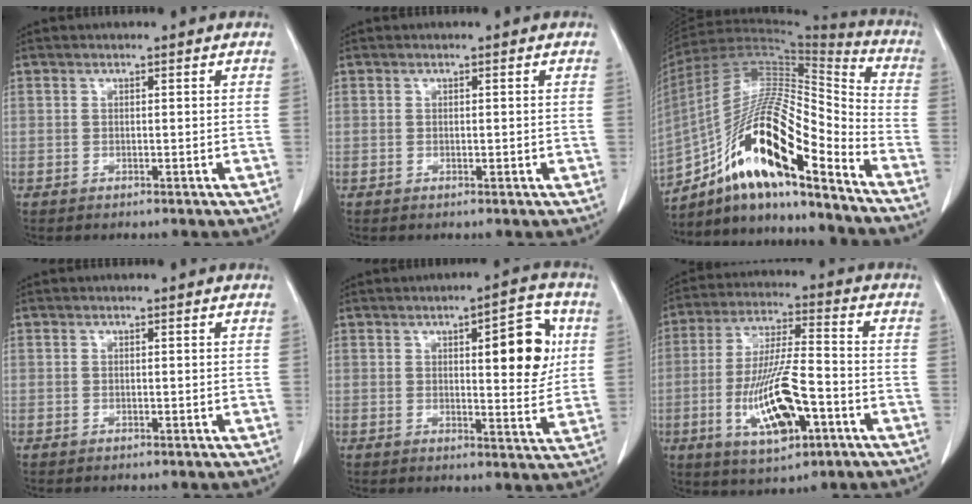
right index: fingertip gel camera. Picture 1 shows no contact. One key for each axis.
{"total": 0.7, "fx": -0.1, "fy": 0.3, "fz": 0.6, "tx": -0.010, "ty": -0.001, "tz": 0.001}
{"total": 21.0, "fx": -13.0, "fy": 3.5, "fz": 16.2, "tx": -0.306, "ty": -0.001, "tz": -0.231}
{"total": 0.0}
{"total": 9.6, "fx": 2.5, "fy": 2.6, "fz": 8.9, "tx": -0.114, "ty": 0.004, "tz": 0.033}
{"total": 13.8, "fx": -4.6, "fy": 3.5, "fz": 12.5, "tx": -0.247, "ty": -0.007, "tz": -0.076}